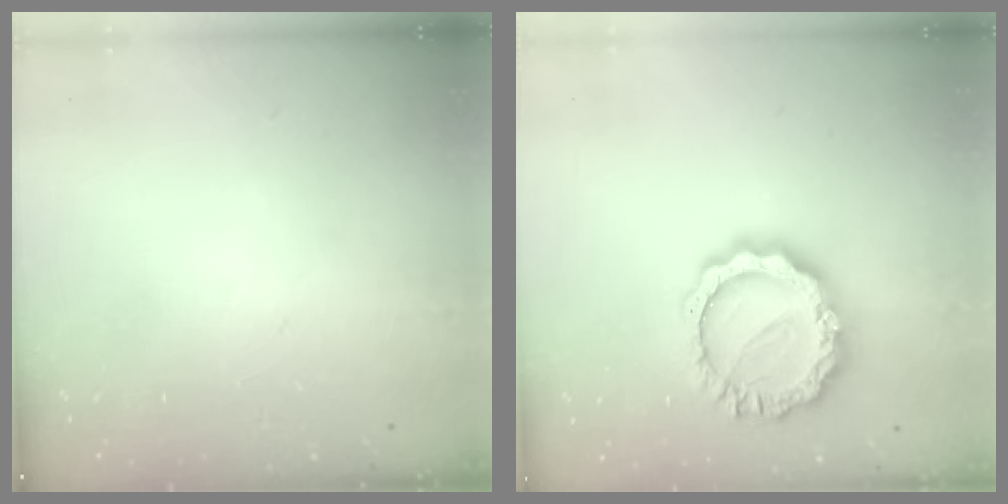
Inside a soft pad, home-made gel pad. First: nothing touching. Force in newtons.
{"total": 14.2, "press": 14.1, "slide": 1.1}